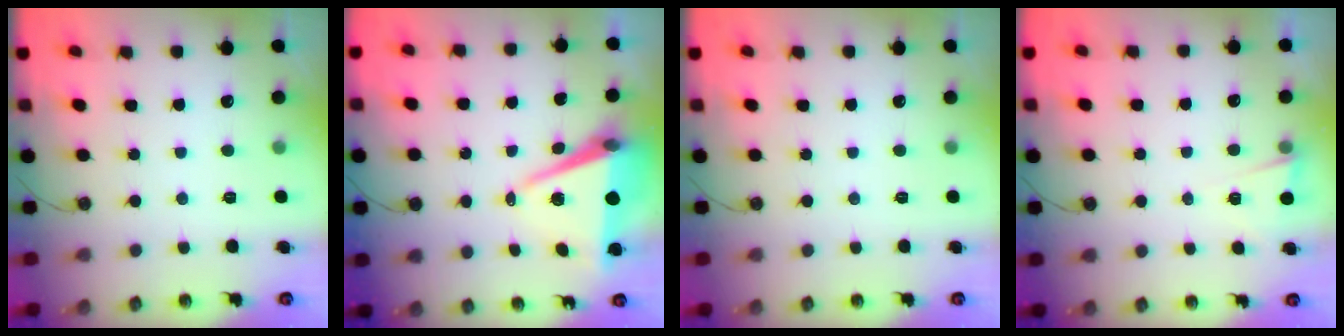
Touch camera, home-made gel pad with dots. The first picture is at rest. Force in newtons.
{"total": 8.5, "press": 7.4, "slide": 4.2}
{"total": 0.0}
{"total": 2.8, "press": 2.3, "slide": 1.6}